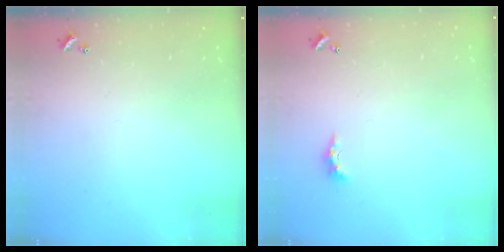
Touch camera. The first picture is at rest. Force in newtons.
{"total": 2.3, "press": 2.2, "slide": 0.7}